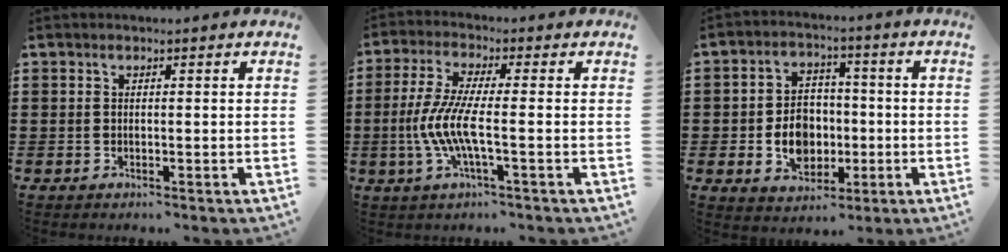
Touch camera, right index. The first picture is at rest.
{"total": 7.5, "force": [-1.9, 1.1, 7.2], "torque": [-0.174, -0.022, -0.048]}
{"total": 7.5, "force": [-1.2, 6.1, 4.2], "torque": [-0.077, 0.009, -0.021]}